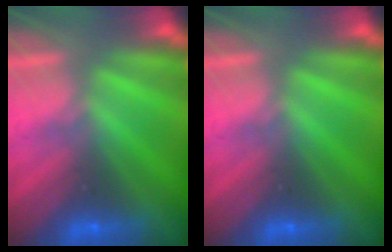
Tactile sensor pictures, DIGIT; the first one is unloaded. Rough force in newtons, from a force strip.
{"total": 0.0}